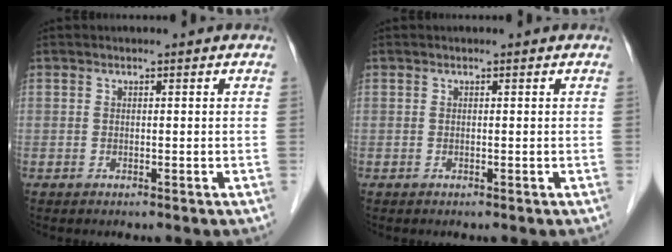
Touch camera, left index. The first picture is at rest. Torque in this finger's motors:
{"motor_torque": [-0.02, 0.02, 0.00, 0.00]}